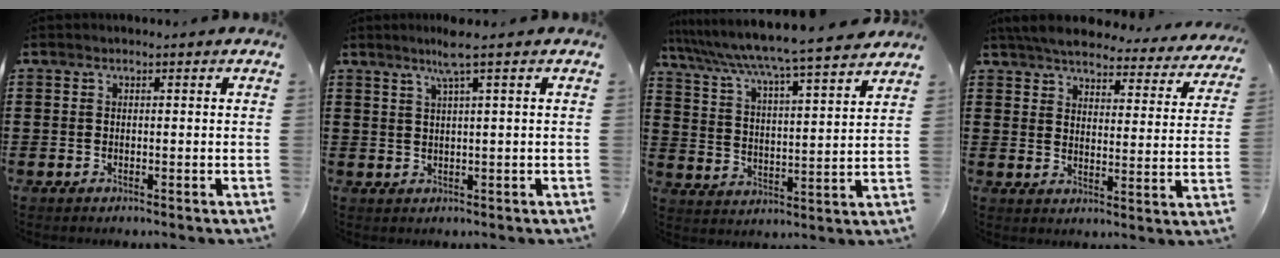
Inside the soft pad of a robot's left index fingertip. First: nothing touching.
{"total": 3.7, "force": [2.2, -0.5, 2.9], "torque": [-0.061, 0.000, 0.037]}
{"total": 5.3, "force": [4.8, -0.9, 2.0], "torque": [-0.063, -0.045, 0.071]}
{"total": 5.5, "force": [5.3, 0.7, 1.5], "torque": [-0.055, -0.030, 0.091]}